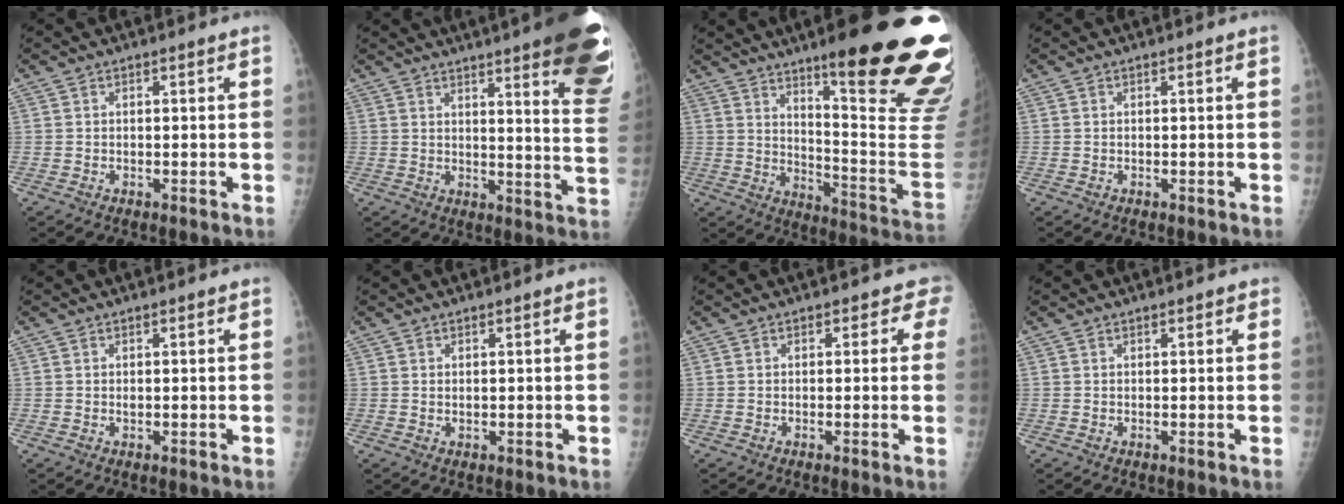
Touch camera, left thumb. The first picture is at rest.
{"total": 21.8, "force": [14.2, 3.3, 16.2], "torque": [-0.168, -0.068, 0.165]}
{"total": 28.1, "force": [15.7, 4.7, 22.9], "torque": [-0.226, -0.078, 0.230]}
{"total": 0.0}
{"total": 0.6, "force": [0.3, 0.3, 0.5], "torque": [-0.006, -0.001, 0.004]}
{"total": 0.7, "force": [0.3, 0.3, 0.5], "torque": [-0.007, -0.003, 0.006]}
{"total": 1.9, "force": [1.0, 1.4, 0.7], "torque": [0.020, -0.002, -0.003]}
{"total": 1.0, "force": [0.7, 0.5, 0.5], "torque": [0.002, -0.001, 0.004]}